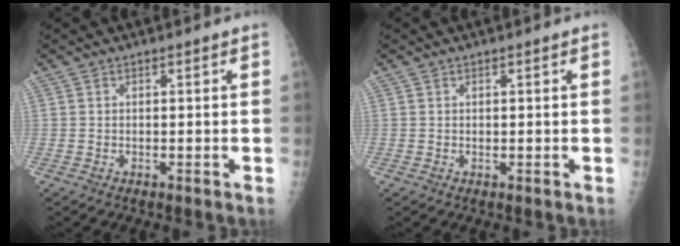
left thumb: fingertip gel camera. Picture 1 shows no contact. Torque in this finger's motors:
{"motor_torque": [-0.01, -0.02, 0.01, -0.01, 0.00]}